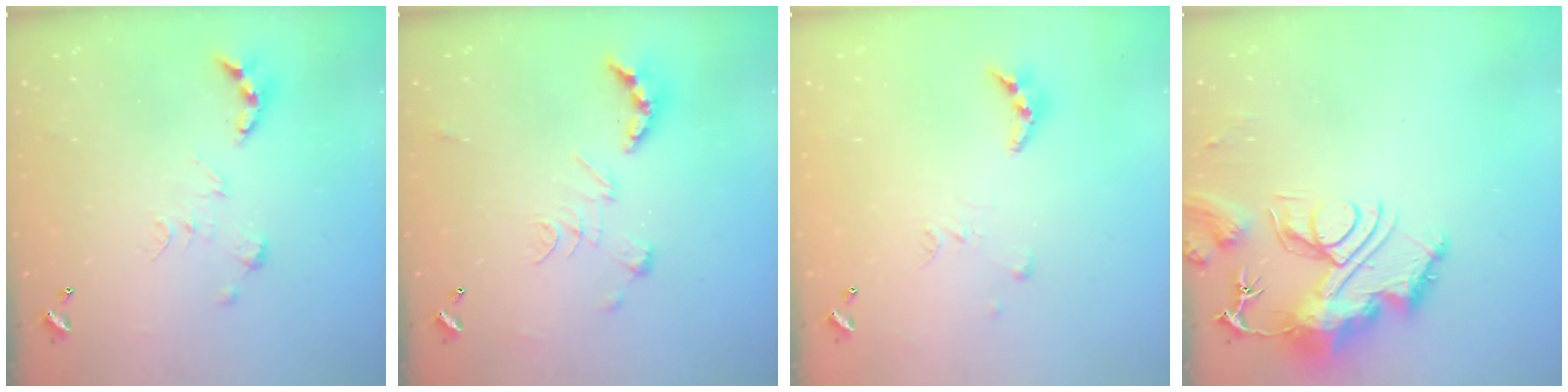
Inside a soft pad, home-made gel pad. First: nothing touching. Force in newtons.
{"total": 2.5, "press": 2.0, "slide": 1.5}
{"total": 8.1, "press": 8.1, "slide": 0.7}
{"total": 14.1, "press": 14.1, "slide": 1.4}